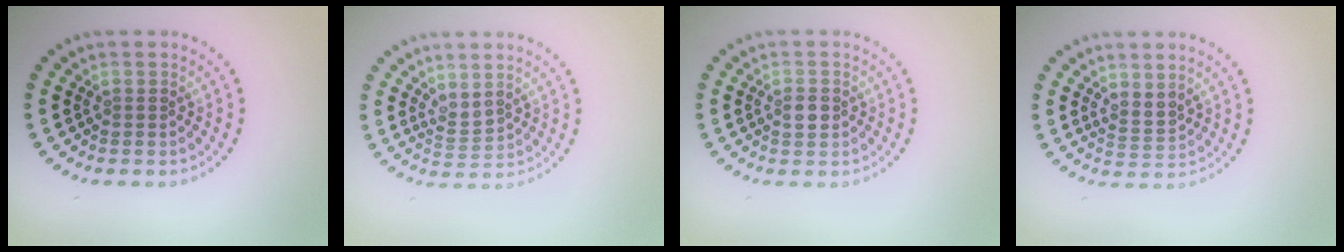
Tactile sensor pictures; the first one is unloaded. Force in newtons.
{"total": 1.4, "press": 1.2, "slide": 0.9}
{"total": 1.5, "press": 1.5, "slide": 0.3}
{"total": 1.8, "press": 1.3, "slide": 1.3}